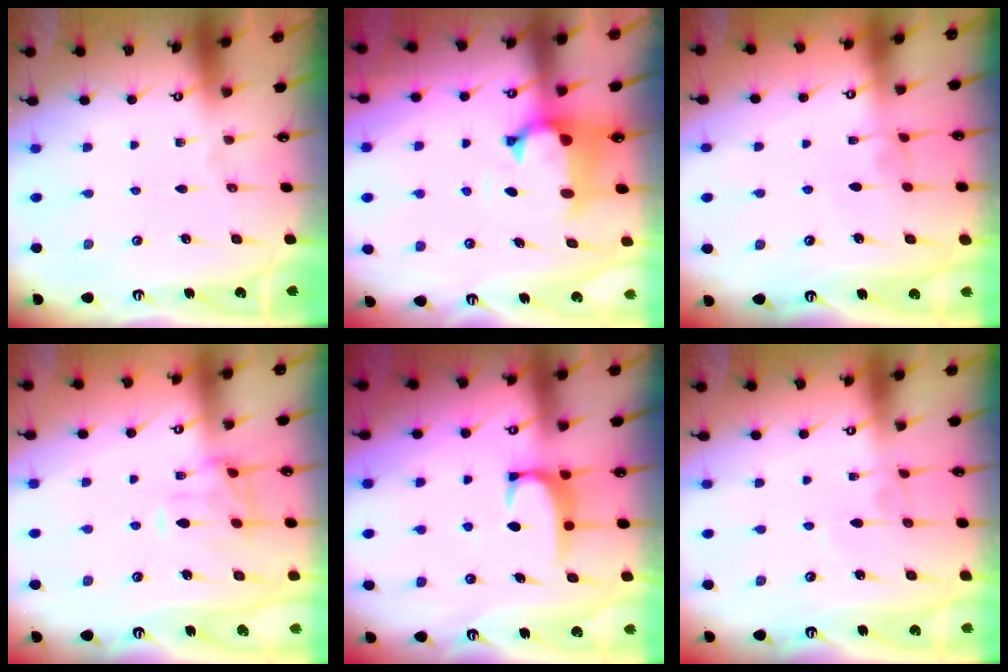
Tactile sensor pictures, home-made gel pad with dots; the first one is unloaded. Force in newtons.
{"total": 1.2, "press": 0.2, "slide": 1.2}
{"total": 1.8, "press": 1.7, "slide": 0.5}
{"total": 3.5, "press": 3.3, "slide": 1.2}
{"total": 2.0, "press": 1.9, "slide": 0.6}
{"total": 2.2, "press": 2.2, "slide": 0.1}